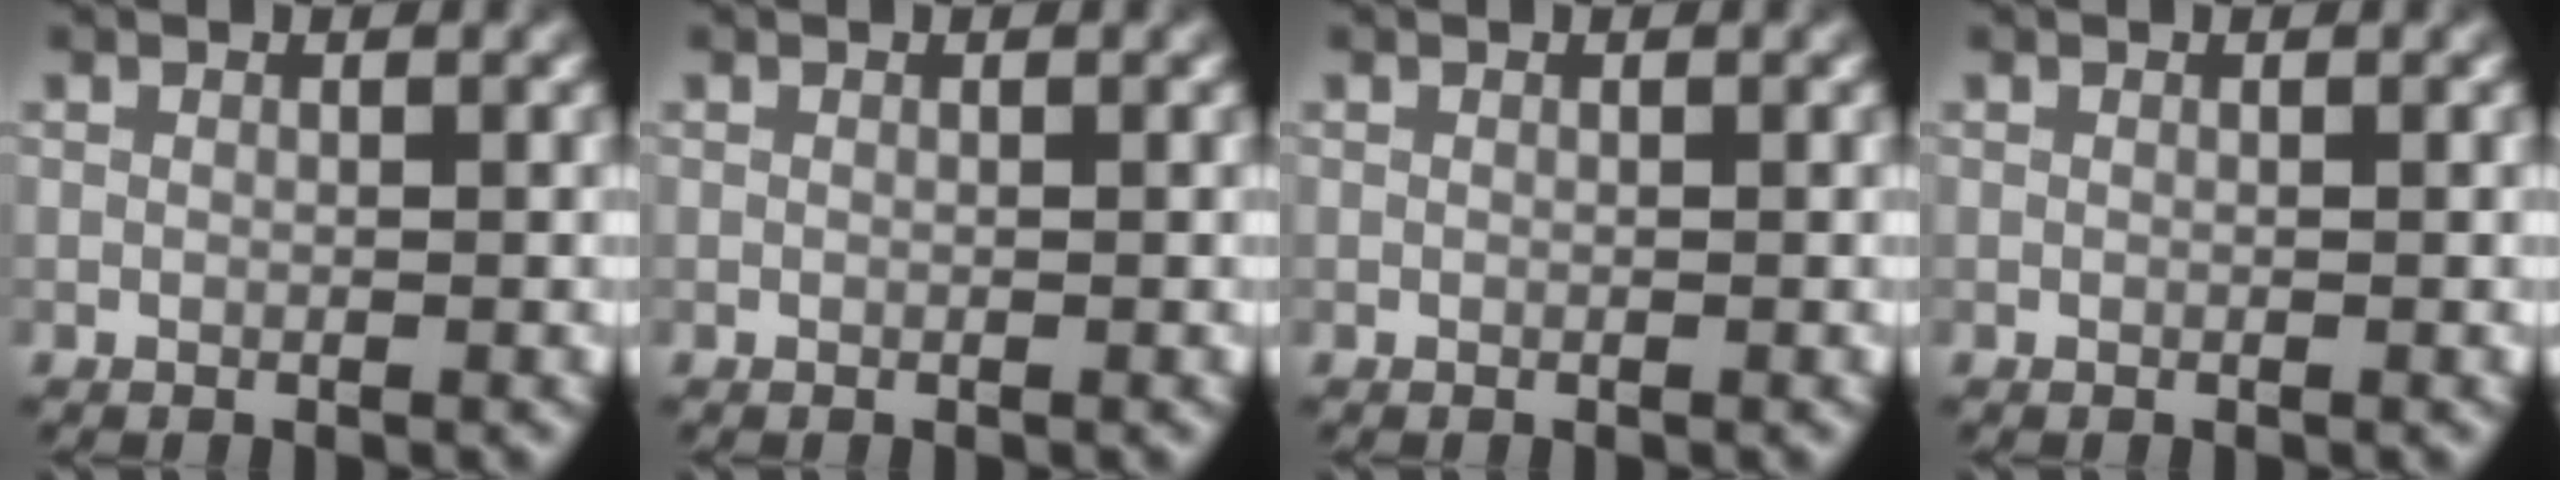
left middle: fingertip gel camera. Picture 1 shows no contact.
{"total": 0.0}
{"total": 0.0}
{"total": 0.0}